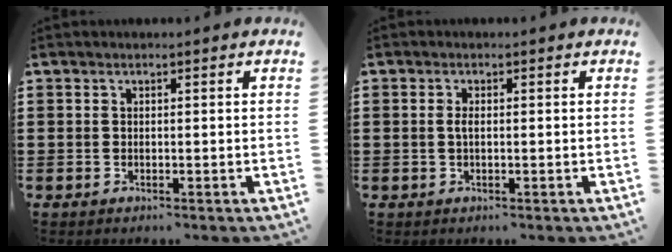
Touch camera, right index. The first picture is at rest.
{"total": 1.4, "force": [-0.1, 0.5, 1.3], "torque": [-0.032, -0.001, -0.005]}